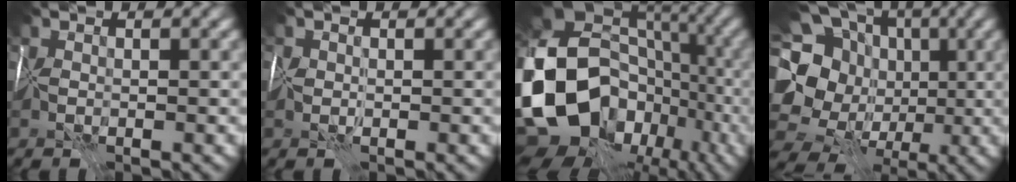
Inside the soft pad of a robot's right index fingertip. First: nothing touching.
{"total": 0.8, "force": [-0.2, 0.7, 0.4], "torque": [-0.003, 0.004, -0.006]}
{"total": 18.1, "force": [-5.3, 14.7, 9.2], "torque": [-0.203, 0.003, -0.080]}
{"total": 17.9, "force": [0.3, 16.6, 6.7], "torque": [-0.156, 0.015, -0.013]}